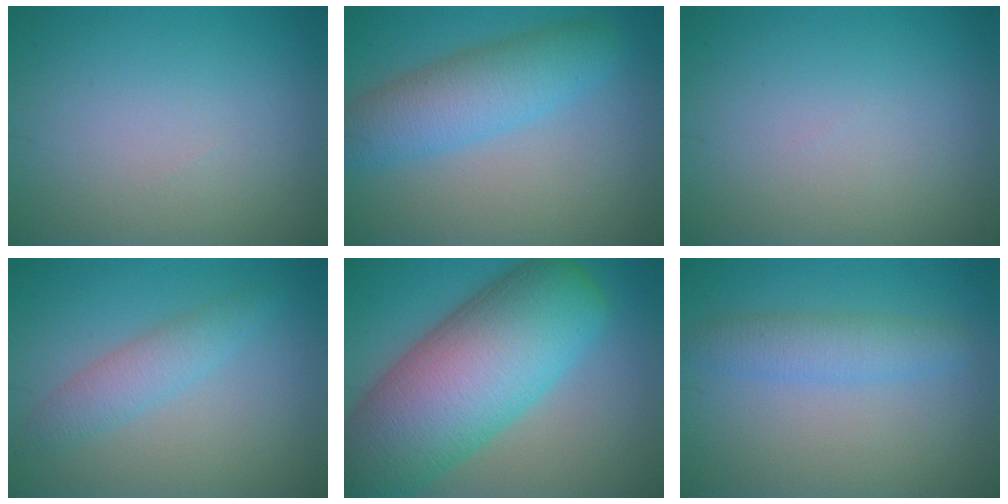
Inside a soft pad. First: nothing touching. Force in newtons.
{"total": 5.6, "press": 5.6, "slide": 0.2}
{"total": 0.0}
{"total": 2.7, "press": 2.7, "slide": 0.1}
{"total": 15.0, "press": 15.0, "slide": 0.5}
{"total": 2.9, "press": 2.9, "slide": 0.1}